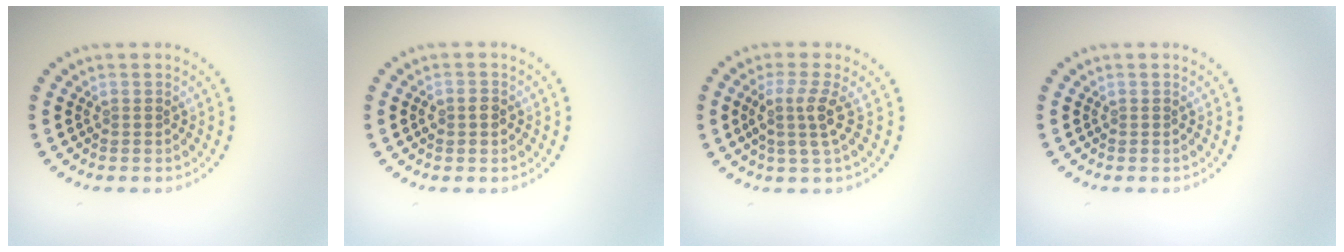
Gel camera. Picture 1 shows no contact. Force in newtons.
{"total": 1.3, "press": 1.3, "slide": 0.3}
{"total": 2.7, "press": 2.2, "slide": 1.7}
{"total": 0.0}